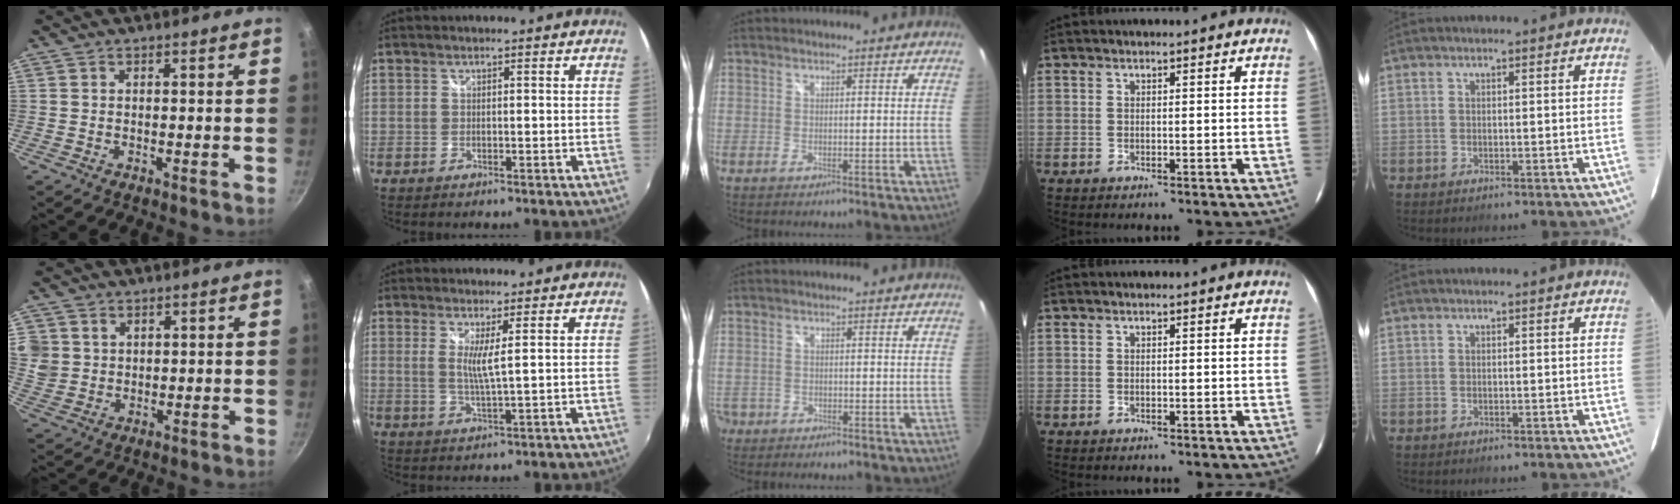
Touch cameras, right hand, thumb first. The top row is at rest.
{"thumb": {"total": 7.7, "force": [2.6, 6.9, 2.6], "torque": [-0.037, -0.001, 0.061]}, "index": {"total": 3.7, "force": [1.2, -0.3, 3.5], "torque": [-0.065, -0.011, 0.018]}, "middle": {"total": 3.3, "force": [-1.5, 2.8, 0.9], "torque": [-0.030, -0.002, -0.024]}}